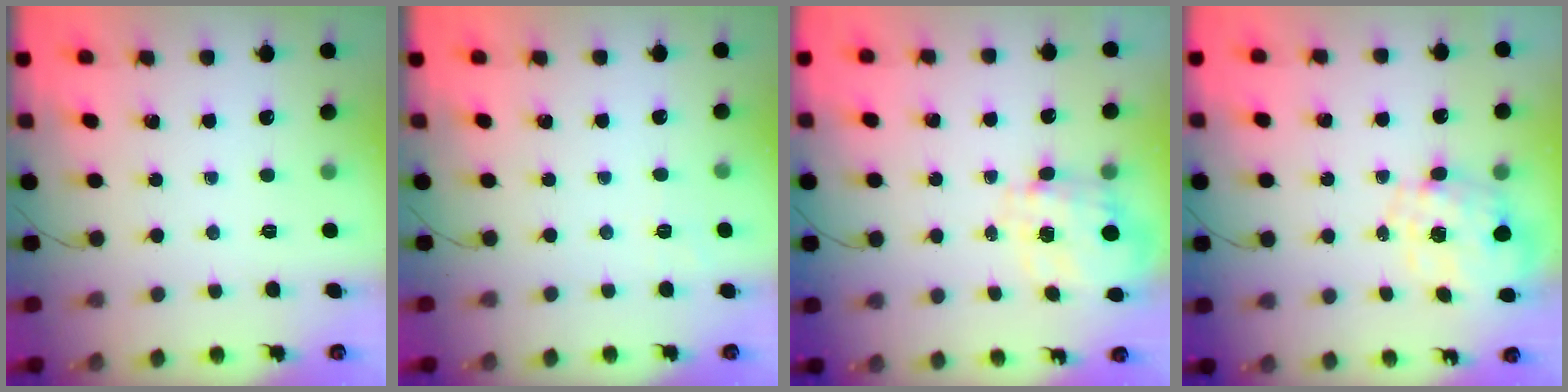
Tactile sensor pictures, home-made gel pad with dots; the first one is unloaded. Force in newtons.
{"total": 3.7, "press": 3.3, "slide": 1.8}
{"total": 3.4, "press": 3.2, "slide": 1.1}
{"total": 2.3, "press": 2.1, "slide": 1.0}